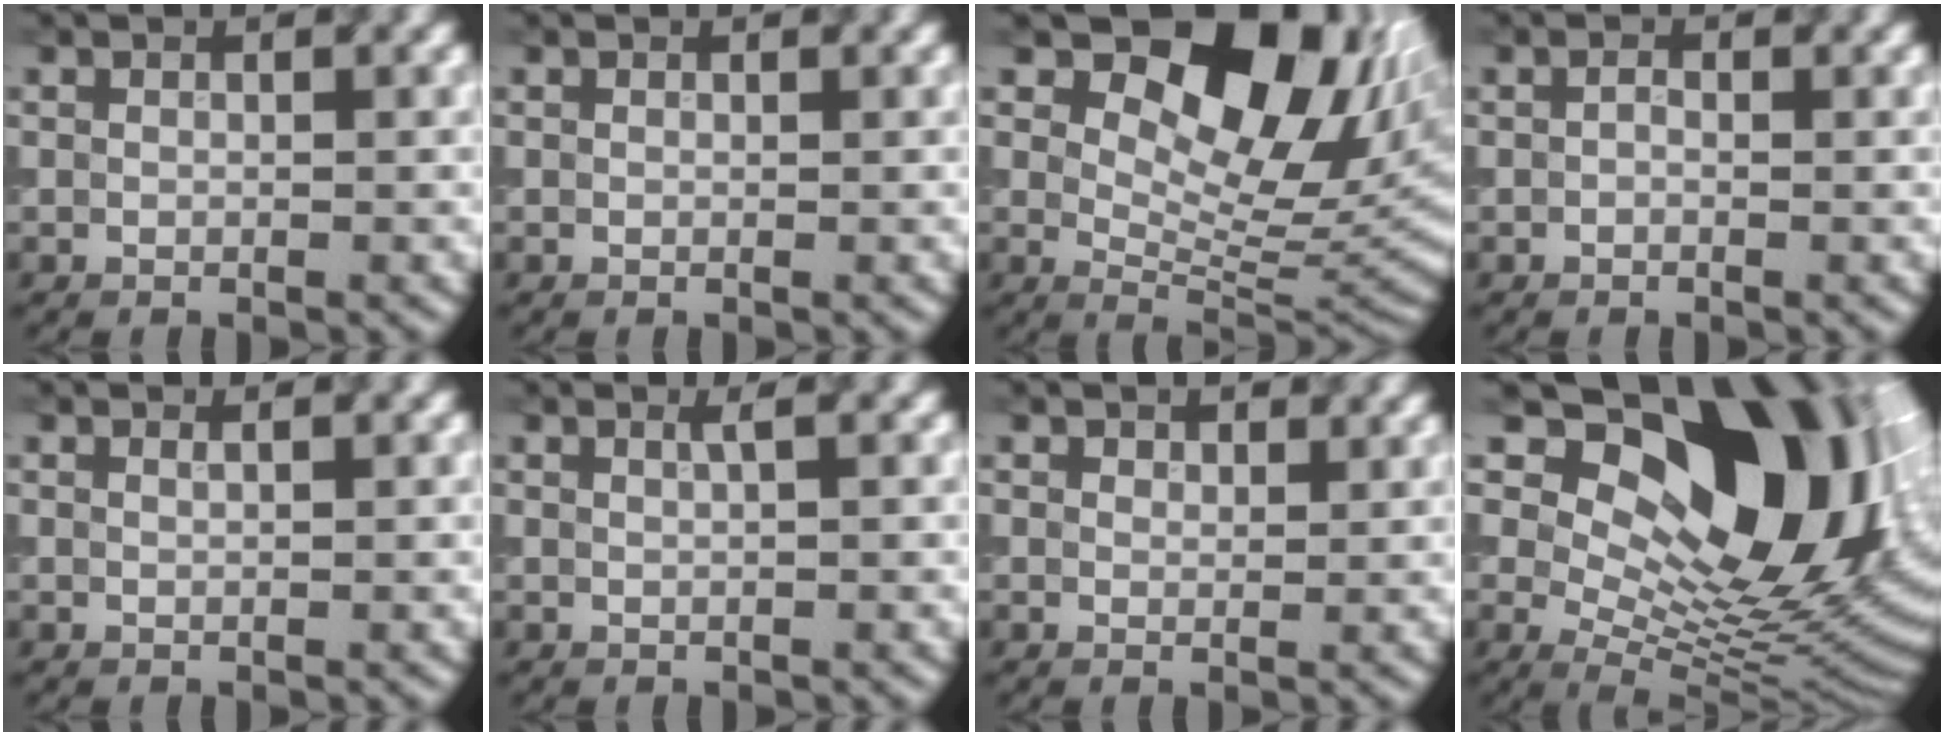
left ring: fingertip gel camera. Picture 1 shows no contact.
{"total": 0.0}
{"total": 12.4, "force": [5.7, 6.9, 8.6], "torque": [-0.118, -0.001, 0.096]}
{"total": 0.6, "force": [0.0, 0.4, 0.4], "torque": [-0.007, -0.001, -0.003]}
{"total": 0.8, "force": [0.6, 0.3, 0.4], "torque": [-0.003, -0.002, 0.005]}
{"total": 1.2, "force": [0.5, 0.4, 1.0], "torque": [-0.008, 0.001, 0.004]}
{"total": 1.5, "force": [1.3, 0.7, 0.3], "torque": [-0.007, -0.003, 0.017]}
{"total": 17.5, "force": [6.5, 9.6, 13.2], "torque": [-0.178, 0.017, 0.112]}